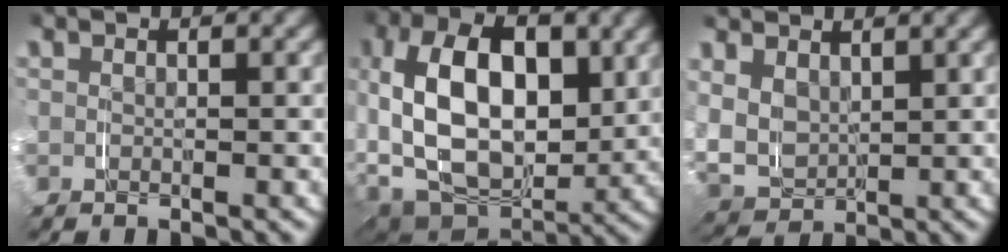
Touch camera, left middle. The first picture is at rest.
{"total": 6.7, "force": [1.4, 4.1, 5.1], "torque": [-0.065, -0.006, 0.022]}
{"total": 5.6, "force": [2.5, 4.8, 1.4], "torque": [-0.045, -0.019, 0.039]}